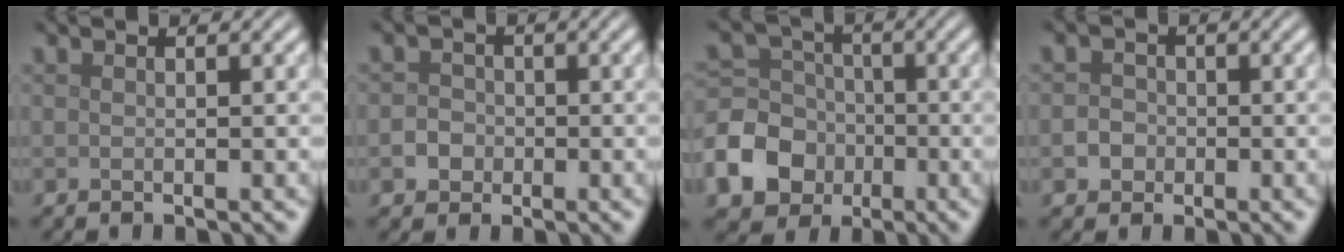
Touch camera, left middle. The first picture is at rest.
{"total": 2.1, "force": [-0.5, 1.9, 0.7], "torque": [0.008, 0.001, -0.017]}
{"total": 9.4, "force": [-3.8, 7.9, 3.4], "torque": [-0.080, -0.018, -0.097]}
{"total": 1.9, "force": [-0.4, 1.7, 0.7], "torque": [0.007, 0.002, -0.015]}